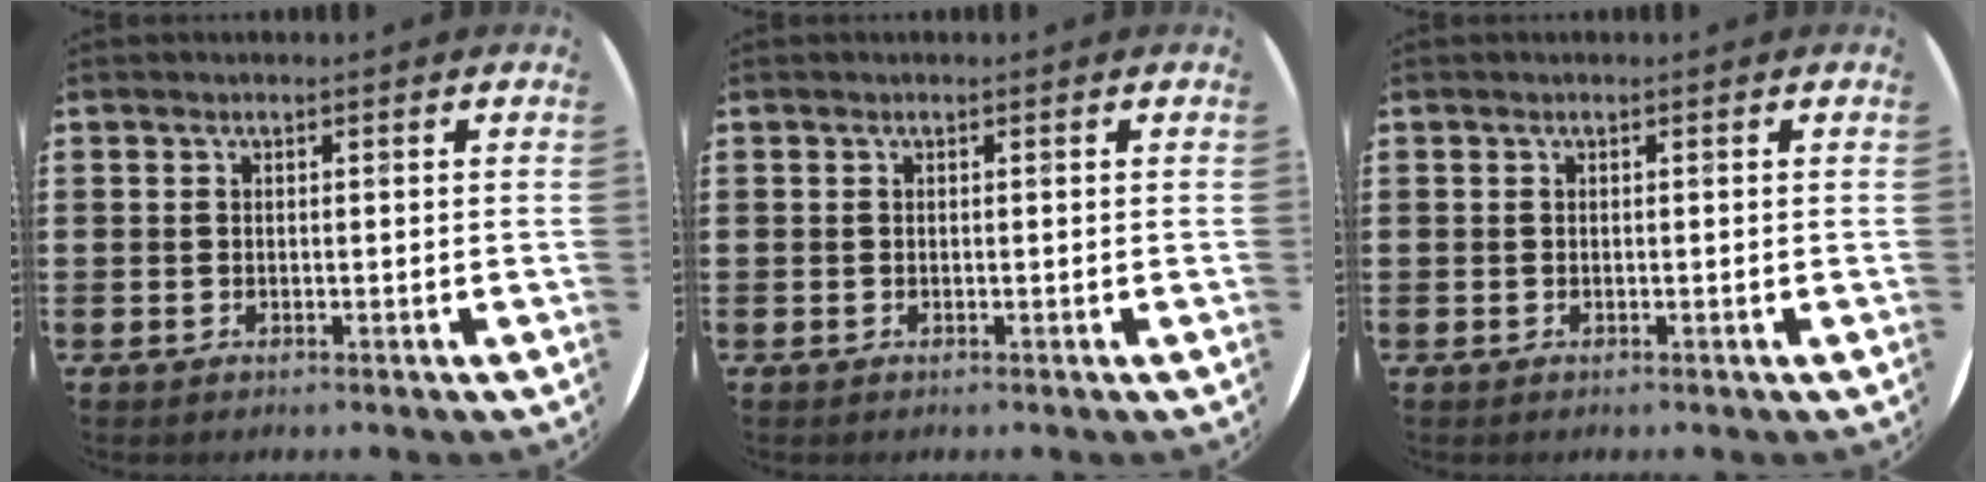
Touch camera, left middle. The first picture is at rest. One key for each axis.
{"total": 0.0}
{"total": 0.0}